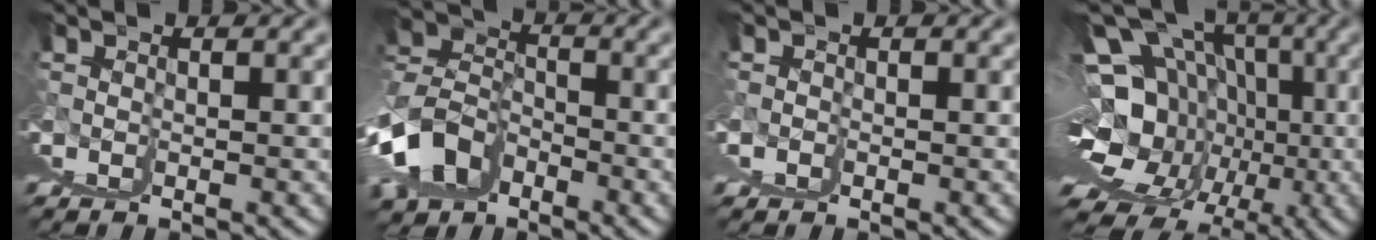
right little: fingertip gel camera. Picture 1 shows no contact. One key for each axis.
{"total": 3.7, "fx": -0.7, "fy": 0.2, "fz": 3.6, "tx": -0.052, "ty": -0.017, "tz": 0.009}
{"total": 2.2, "fx": 0.7, "fy": -1.7, "fz": -1.2, "tx": 0.026, "ty": 0.002, "tz": 0.013}
{"total": 12.8, "fx": 3.4, "fy": 6.7, "fz": 10.4, "tx": -0.137, "ty": 0.003, "tz": 0.071}